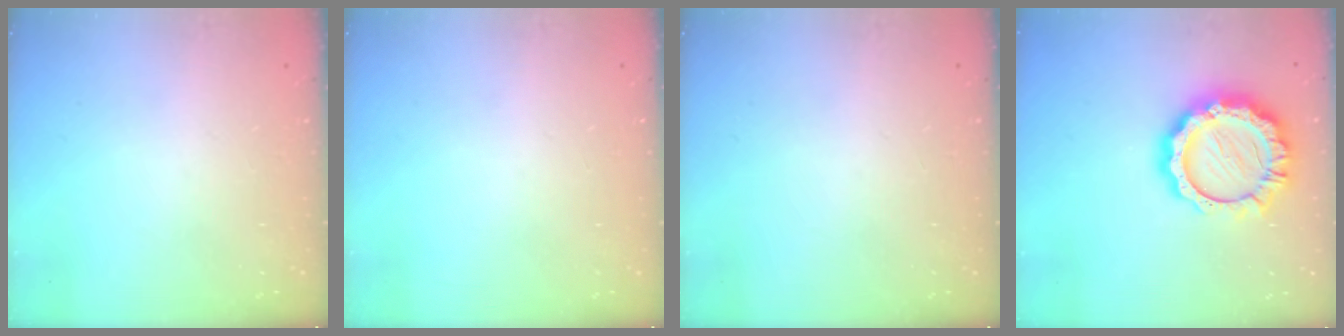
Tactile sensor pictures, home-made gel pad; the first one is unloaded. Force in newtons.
{"total": 0.0}
{"total": 0.0}
{"total": 15.6, "press": 15.6, "slide": 1.3}